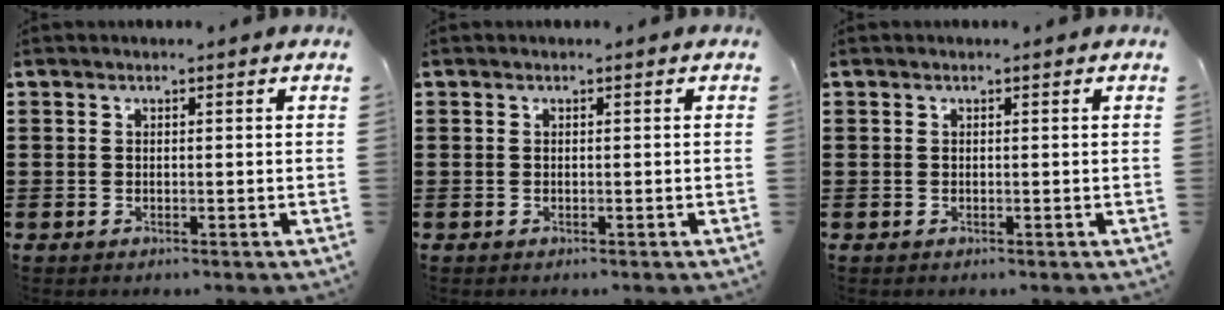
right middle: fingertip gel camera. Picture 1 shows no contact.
{"total": 0.0}
{"total": 0.0}